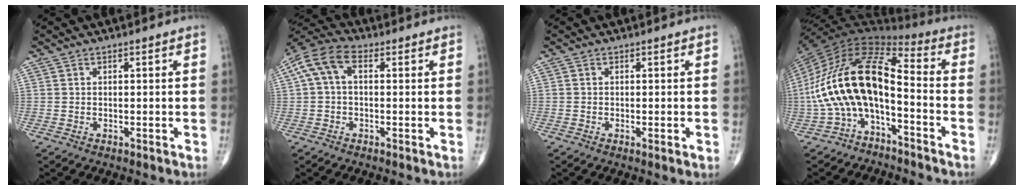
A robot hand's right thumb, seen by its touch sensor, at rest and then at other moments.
{"total": 8.4, "force": [1.4, 4.9, 6.6], "torque": [-0.137, 0.030, 0.018]}
{"total": 1.4, "force": [-0.4, 0.2, 1.4], "torque": [-0.024, -0.005, -0.005]}
{"total": 17.9, "force": [-4.2, 8.0, 15.5], "torque": [-0.293, 0.090, -0.086]}